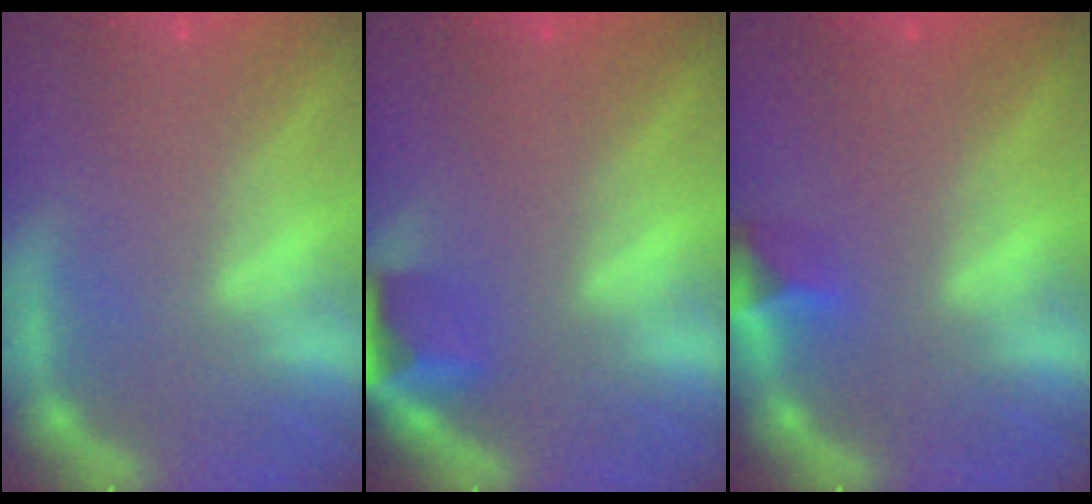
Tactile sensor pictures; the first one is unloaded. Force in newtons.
{"total": 3.4}
{"total": 1.9}